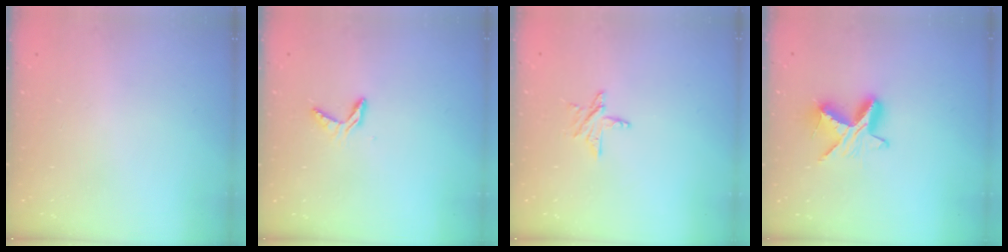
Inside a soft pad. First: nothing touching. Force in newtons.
{"total": 4.5, "press": 4.5, "slide": 0.3}
{"total": 5.1, "press": 5.1, "slide": 0.4}
{"total": 9.1, "press": 9.0, "slide": 1.2}